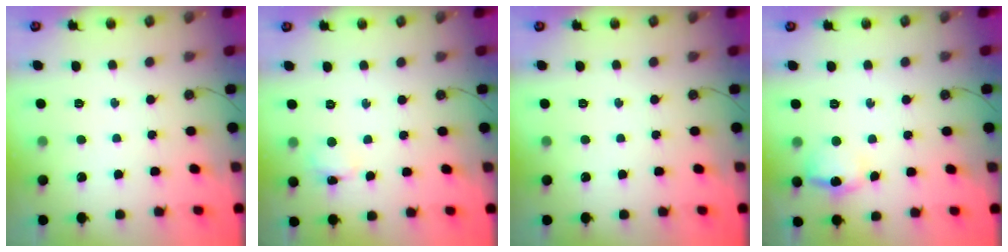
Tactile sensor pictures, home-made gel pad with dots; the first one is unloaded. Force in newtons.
{"total": 4.0, "press": 3.9, "slide": 0.8}
{"total": 0.0}
{"total": 10.1, "press": 10.0, "slide": 0.8}